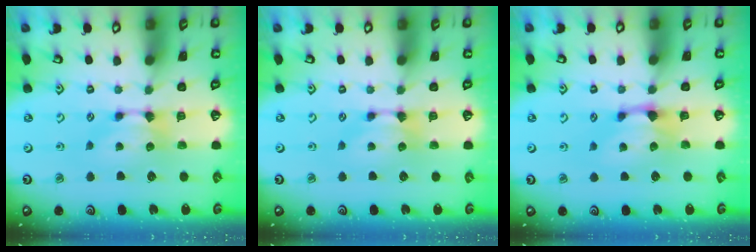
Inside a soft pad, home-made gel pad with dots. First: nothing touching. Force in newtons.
{"total": 0.0}
{"total": 1.0, "press": 0.3, "slide": 1.0}